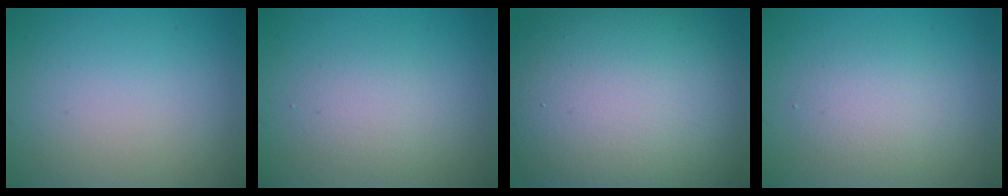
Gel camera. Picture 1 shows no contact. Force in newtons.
{"total": 2.0, "press": 2.0, "slide": 0.2}
{"total": 17.2, "press": 17.2, "slide": 1.1}
{"total": 2.6, "press": 2.6, "slide": 0.3}